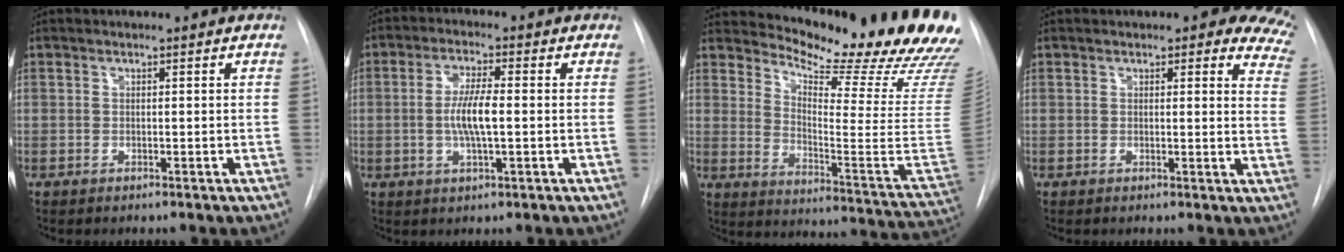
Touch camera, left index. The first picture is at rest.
{"total": 6.0, "force": [-0.4, 1.0, 5.9], "torque": [-0.120, -0.001, -0.010]}
{"total": 24.4, "force": [21.6, 1.4, 11.1], "torque": [-0.170, -0.133, 0.270]}
{"total": 9.9, "force": [7.4, 3.4, 5.6], "torque": [-0.034, -0.019, 0.051]}